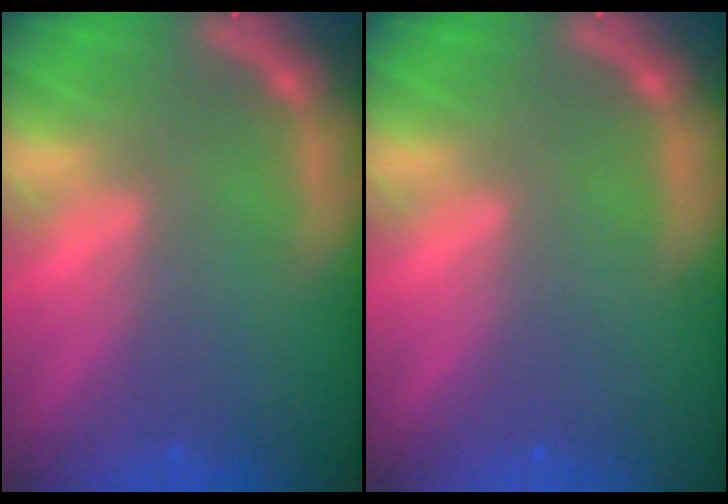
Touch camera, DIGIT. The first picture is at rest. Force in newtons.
{"total": 0.0}